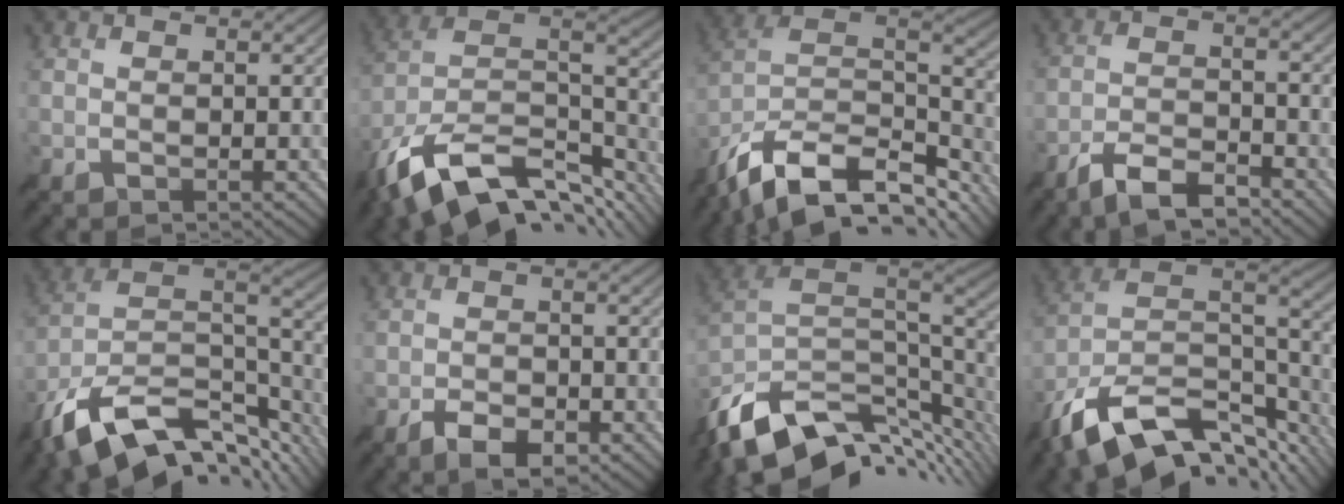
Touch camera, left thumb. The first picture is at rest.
{"total": 17.8, "force": [-10.8, 8.3, 11.4], "torque": [-0.264, -0.026, -0.169]}
{"total": 16.2, "force": [-10.9, 7.2, 9.7], "torque": [-0.234, -0.023, -0.174]}
{"total": 6.6, "force": [-5.2, 1.6, 3.8], "torque": [-0.067, -0.001, -0.102]}
{"total": 17.6, "force": [-11.0, 7.7, 11.3], "torque": [-0.250, -0.026, -0.173]}
{"total": 4.2, "force": [-2.7, 1.6, 2.7], "torque": [-0.044, -0.005, -0.046]}
{"total": 14.7, "force": [-7.7, 7.5, 10.0], "torque": [-0.219, -0.023, -0.126]}
{"total": 17.9, "force": [-11.4, 7.9, 11.3], "torque": [-0.244, -0.026, -0.177]}